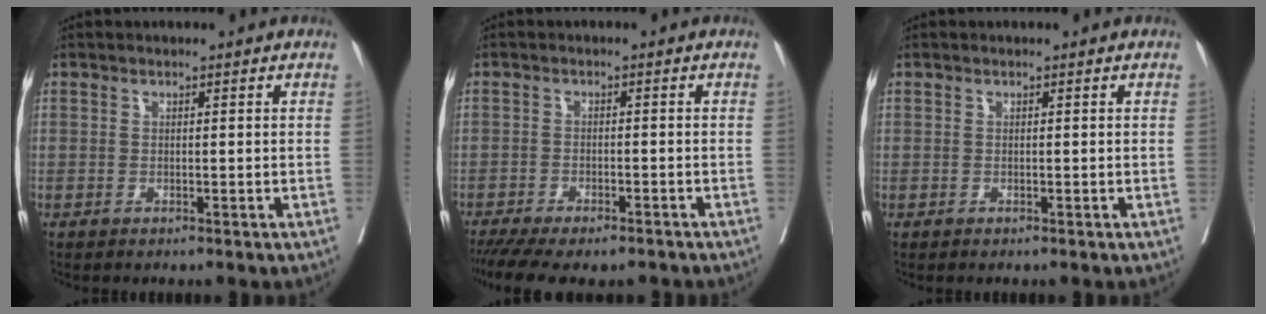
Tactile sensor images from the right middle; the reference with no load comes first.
{"total": 12.6, "force": [-10.2, 3.9, 6.2], "torque": [-0.121, -0.016, -0.143]}
{"total": 0.0}